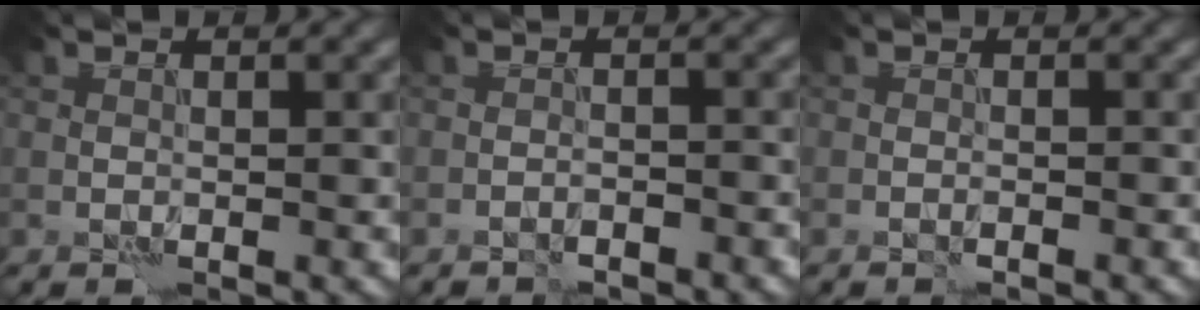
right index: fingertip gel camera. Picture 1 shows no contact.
{"total": 1.5, "force": [-1.4, 0.3, 0.3], "torque": [0.003, 0.004, -0.025]}
{"total": 0.7, "force": [-0.7, 0.0, 0.3], "torque": [-0.004, 0.000, -0.014]}